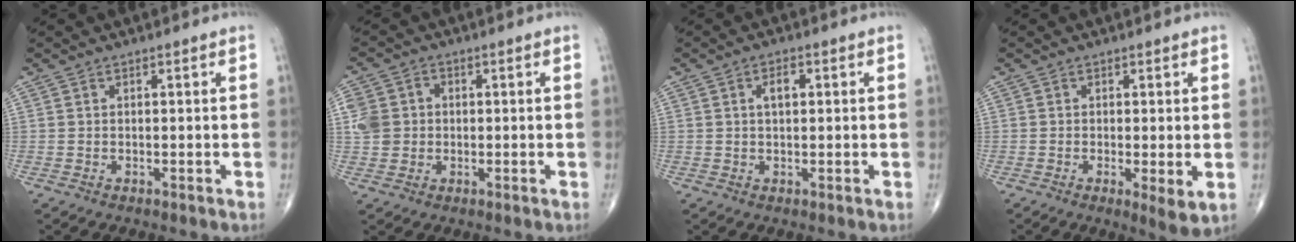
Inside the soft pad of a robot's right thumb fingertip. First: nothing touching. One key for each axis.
{"total": 6.6, "fx": 0.4, "fy": 5.9, "fz": 2.9, "tx": -0.046, "ty": 0.012, "tz": 0.007}
{"total": 3.1, "fx": 0.8, "fy": 1.6, "fz": 2.5, "tx": -0.040, "ty": 0.004, "tz": 0.012}
{"total": 4.1, "fx": -0.6, "fy": 0.9, "fz": 3.9, "tx": -0.069, "ty": -0.016, "tz": -0.014}